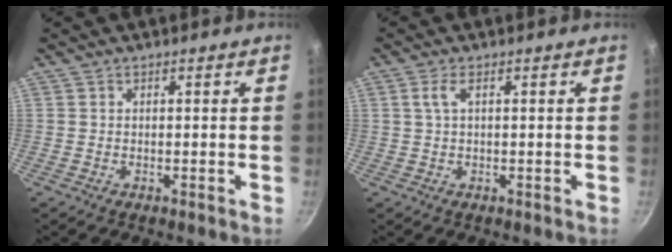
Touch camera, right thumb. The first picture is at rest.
{"total": 2.2, "force": [0.7, 0.9, 2.0], "torque": [-0.052, 0.009, 0.016]}